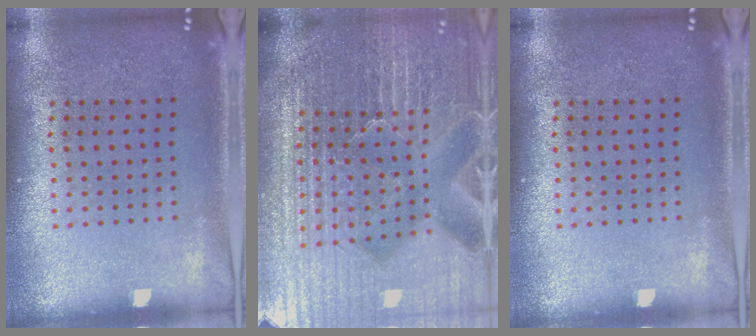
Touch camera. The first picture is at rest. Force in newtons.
{"total": 6.5, "press": 5.8, "slide": 3.0}
{"total": 0.0}